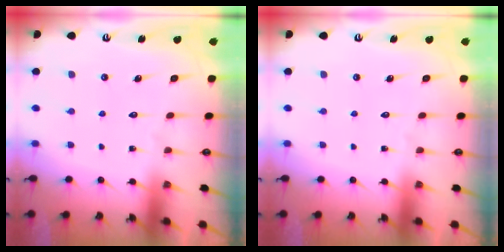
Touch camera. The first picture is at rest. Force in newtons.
{"total": 0.0}